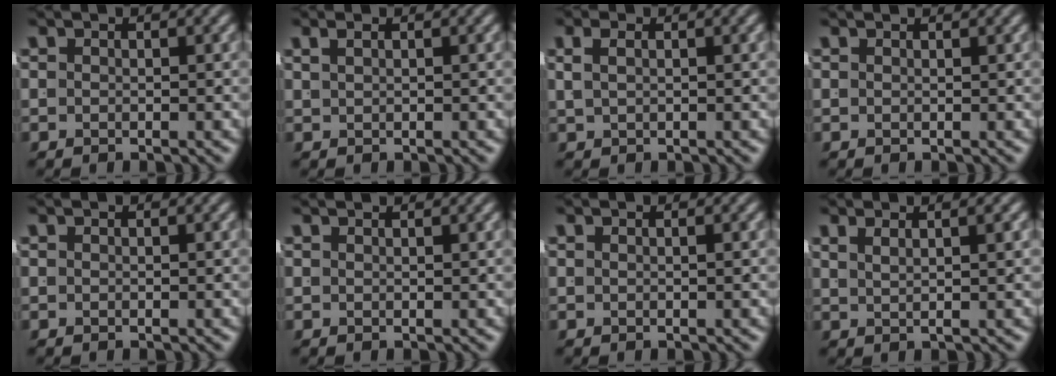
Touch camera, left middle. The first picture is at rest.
{"total": 1.1, "force": [0.4, -1.0, 0.2], "torque": [0.008, 0.002, 0.015]}
{"total": 1.3, "force": [0.6, -0.3, 1.1], "torque": [-0.012, 0.004, 0.015]}
{"total": 0.8, "force": [0.6, -0.5, -0.1], "torque": [0.011, 0.000, 0.011]}
{"total": 0.0}
{"total": 1.2, "force": [0.9, -0.8, 0.0], "torque": [0.012, 0.000, 0.016]}
{"total": 0.8, "force": [0.1, -0.7, 0.2], "torque": [-0.001, 0.001, 0.002]}
{"total": 2.0, "force": [1.1, -1.3, 1.0], "torque": [-0.008, -0.003, 0.032]}